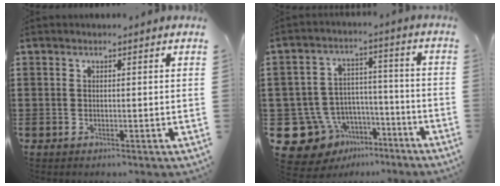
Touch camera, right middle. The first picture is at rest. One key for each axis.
{"total": 10.2, "fx": -6.9, "fy": 7.3, "fz": 1.9, "tx": -0.081, "ty": 0.021, "tz": -0.128}